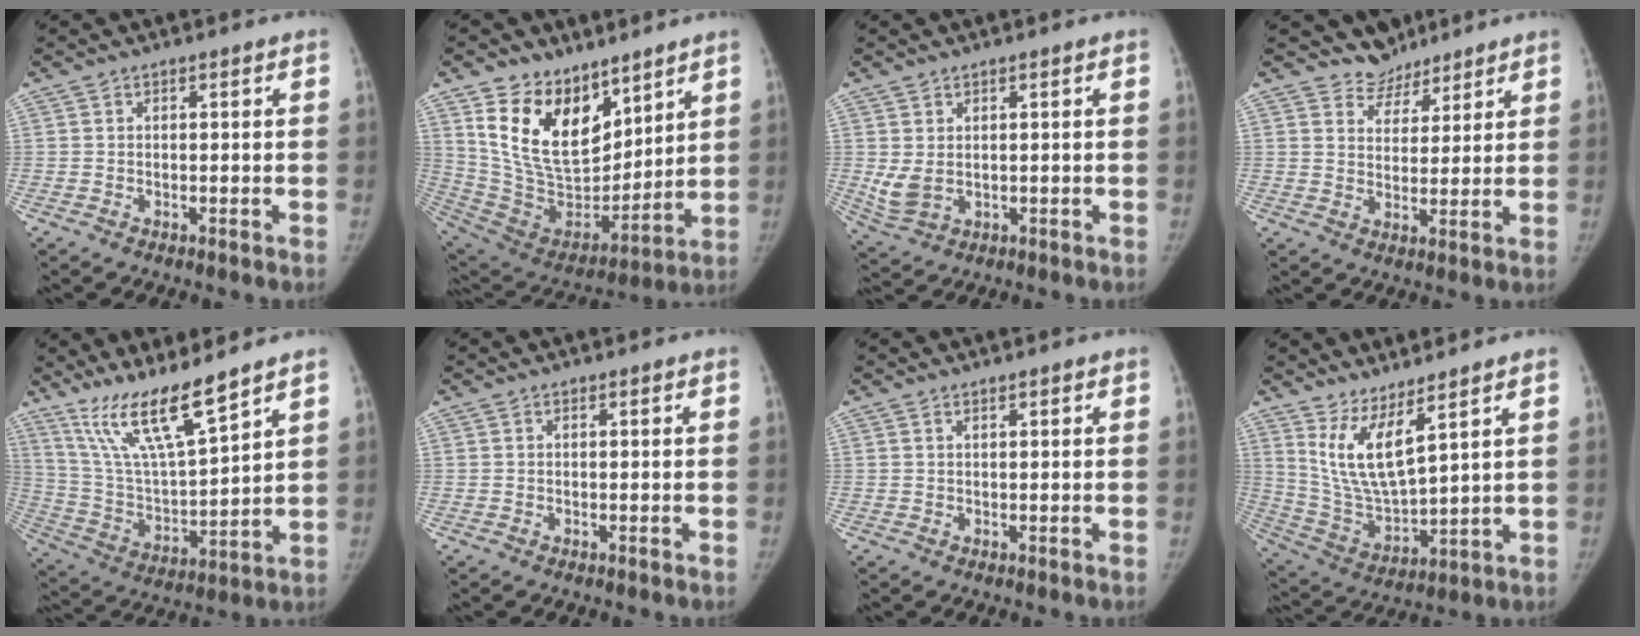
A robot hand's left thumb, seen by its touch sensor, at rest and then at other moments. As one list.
[{"total": 19.5, "force": [11.2, 11.7, 10.9], "torque": [-0.147, -0.065, 0.228]}, {"total": 4.3, "force": [0.6, 3.0, 2.9], "torque": [-0.062, -0.010, 0.025]}, {"total": 5.6, "force": [4.7, 2.9, -0.8], "torque": [0.042, -0.043, 0.079]}, {"total": 15.0, "force": [11.5, 1.9, 9.5], "torque": [-0.167, -0.068, 0.229]}, {"total": 0.0}, {"total": 0.6, "force": [0.5, 0.2, 0.3], "torque": [-0.007, -0.003, 0.008]}, {"total": 10.0, "force": [6.3, 2.3, 7.4], "torque": [-0.141, -0.063, 0.150]}]